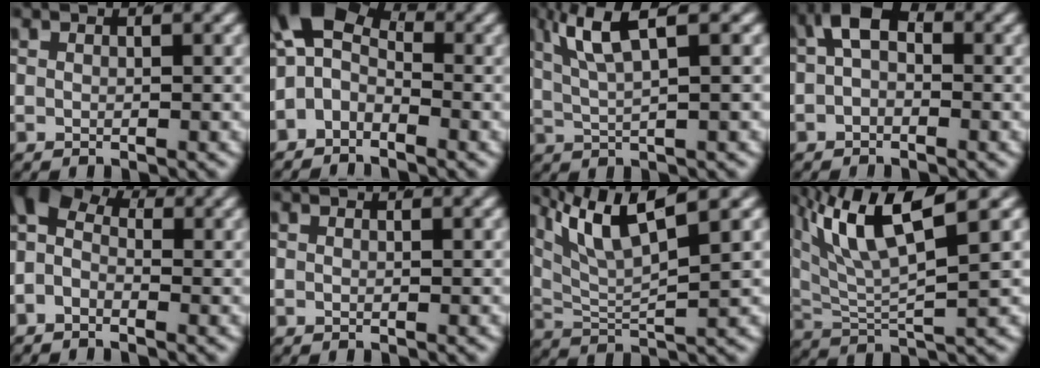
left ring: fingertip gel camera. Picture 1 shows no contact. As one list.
[{"total": 10.1, "force": [1.8, 8.4, 5.2], "torque": [-0.106, -0.006, 0.007]}, {"total": 4.9, "force": [2.4, 0.9, 4.1], "torque": [-0.080, 0.005, 0.046]}, {"total": 4.8, "force": [1.1, 3.1, 3.5], "torque": [-0.055, -0.007, 0.011]}, {"total": 6.9, "force": [1.4, 5.5, 3.8], "torque": [-0.079, -0.003, 0.009]}, {"total": 0.0}, {"total": 6.3, "force": [3.5, 2.4, 4.6], "torque": [-0.099, 0.003, 0.064]}, {"total": 8.3, "force": [3.9, 3.5, 6.4], "torque": [-0.133, 0.011, 0.065]}]